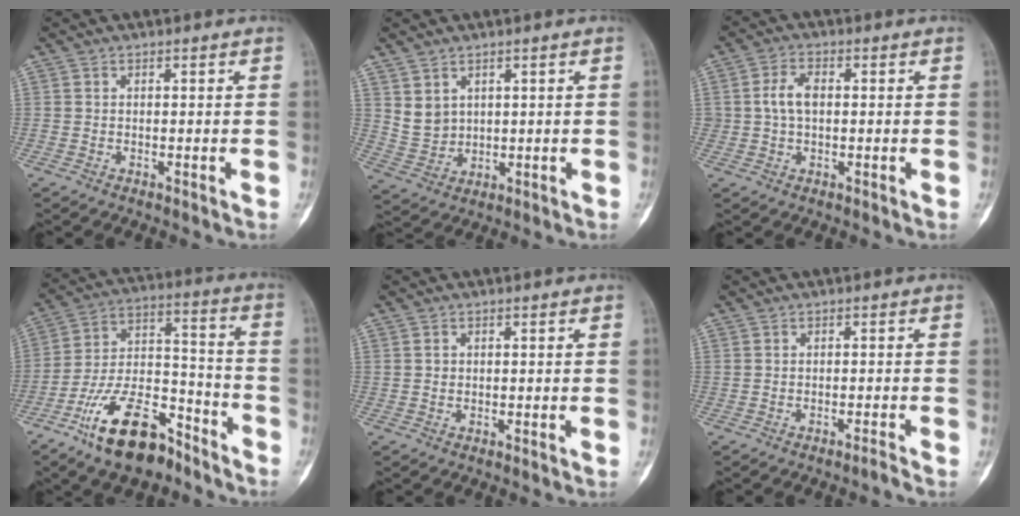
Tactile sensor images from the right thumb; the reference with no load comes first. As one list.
[{"total": 4.8, "force": [2.2, 3.9, 1.9], "torque": [-0.023, -0.018, 0.060]}, {"total": 4.7, "force": [0.4, 3.1, 3.6], "torque": [-0.068, 0.011, 0.005]}, {"total": 18.2, "force": [-12.0, 8.2, 11.0], "torque": [-0.178, 0.092, -0.212]}, {"total": 1.0, "force": [0.2, 0.8, 0.5], "torque": [-0.006, 0.002, 0.004]}, {"total": 1.0, "force": [-0.9, -0.3, 0.3], "torque": [-0.010, 0.010, -0.013]}]